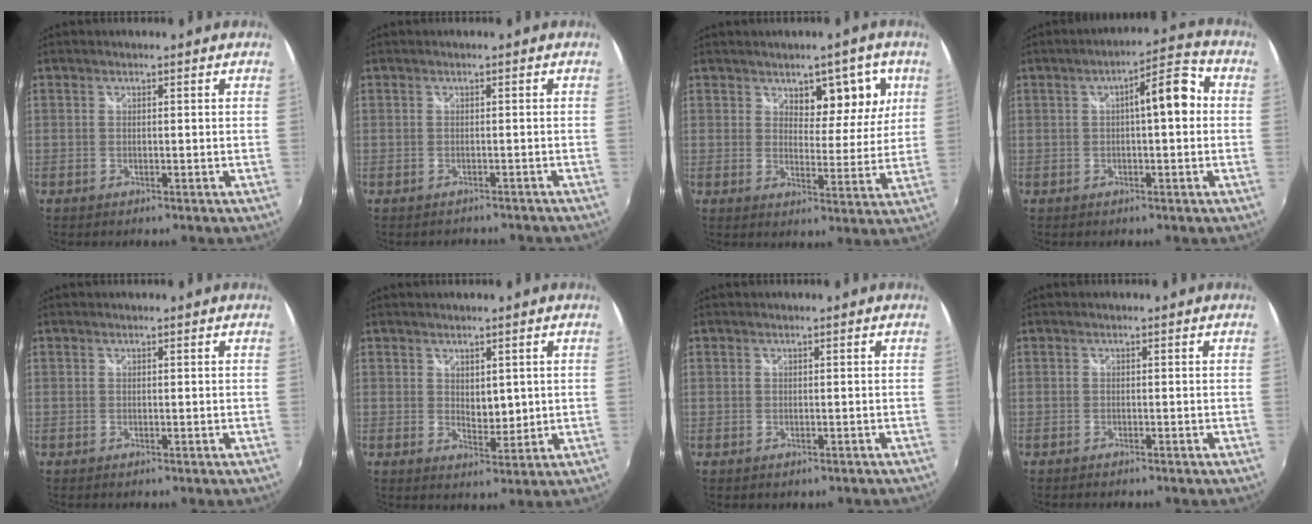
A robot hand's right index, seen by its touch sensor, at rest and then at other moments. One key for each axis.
{"total": 3.4, "fx": -3.0, "fy": 1.4, "fz": 0.9, "tx": -0.017, "ty": -0.010, "tz": -0.035}
{"total": 8.2, "fx": 3.5, "fy": 4.8, "fz": 5.6, "tx": -0.070, "ty": 0.012, "tz": 0.051}
{"total": 7.7, "fx": 0.6, "fy": 1.9, "fz": 7.4, "tx": -0.096, "ty": 0.028, "tz": 0.012}
{"total": 0.0}
{"total": 3.1, "fx": 1.0, "fy": 2.0, "fz": 2.2, "tx": -0.031, "ty": -0.002, "tz": 0.020}
{"total": 1.0, "fx": -0.3, "fy": 0.9, "fz": 0.1, "tx": -0.001, "ty": -0.004, "tz": -0.003}
{"total": 1.0, "fx": -0.9, "fy": 0.3, "fz": 0.2, "tx": -0.010, "ty": -0.005, "tz": -0.017}